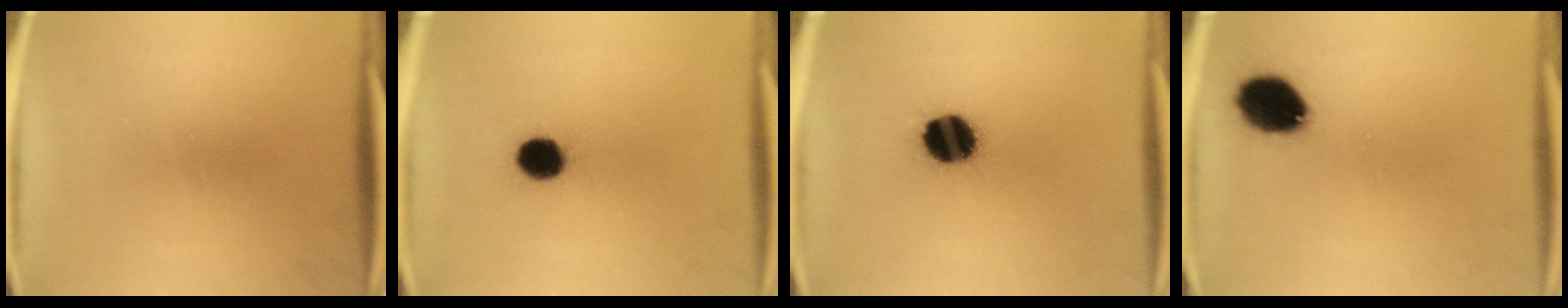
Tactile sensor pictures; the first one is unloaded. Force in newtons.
{"total": 7.1}
{"total": 12.0}
{"total": 10.9}